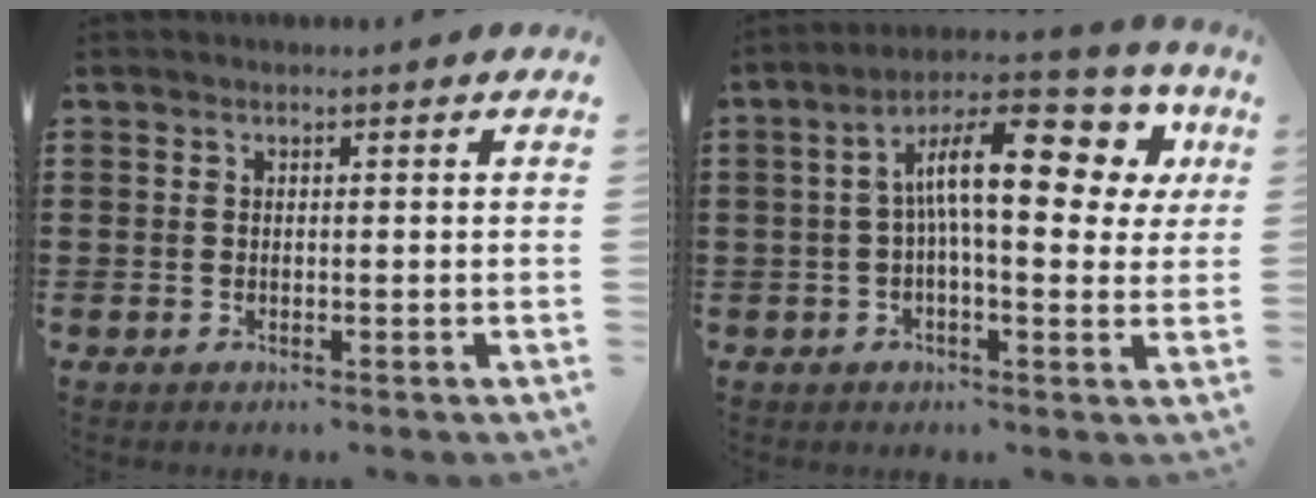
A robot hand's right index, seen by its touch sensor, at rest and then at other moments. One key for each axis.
{"total": 15.3, "fx": 4.3, "fy": 5.1, "fz": 13.7, "tx": -0.223, "ty": 0.002, "tz": 0.068}